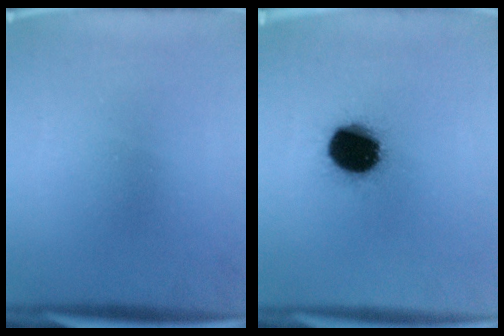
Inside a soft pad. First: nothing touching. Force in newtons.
{"total": 14.2}